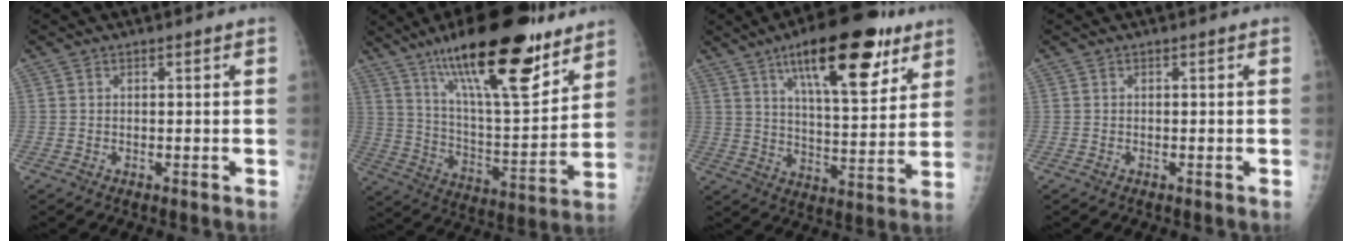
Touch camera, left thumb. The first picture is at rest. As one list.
[{"total": 25.4, "force": [16.6, 7.1, 17.8], "torque": [-0.262, -0.069, 0.276]}, {"total": 20.4, "force": [11.4, 6.9, 15.5], "torque": [-0.201, -0.044, 0.177]}, {"total": 0.0}]